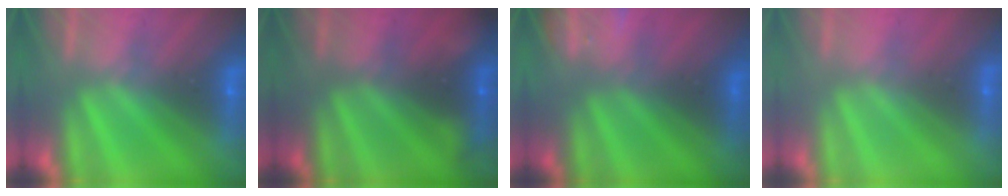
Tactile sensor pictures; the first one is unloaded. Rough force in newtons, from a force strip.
{"total": 2.3}
{"total": 6.5}
{"total": 3.3}